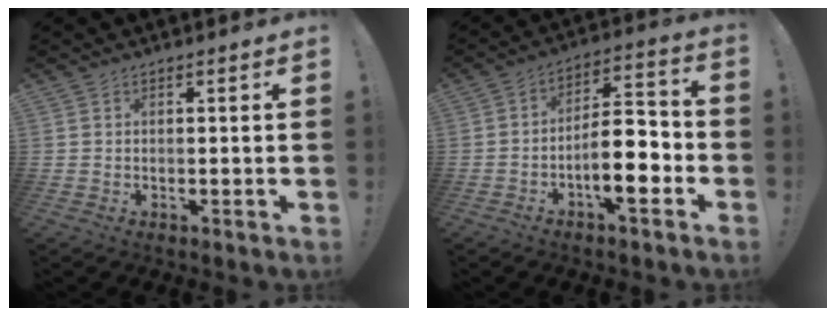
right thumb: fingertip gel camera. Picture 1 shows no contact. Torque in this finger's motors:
{"motor_torque": [1.83, 1.62, 1.25, -1.25, 0.06]}